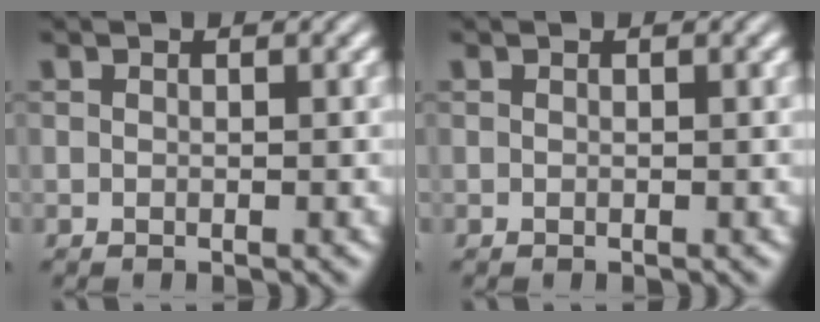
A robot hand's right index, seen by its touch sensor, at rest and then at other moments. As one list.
[{"total": 0.0}]